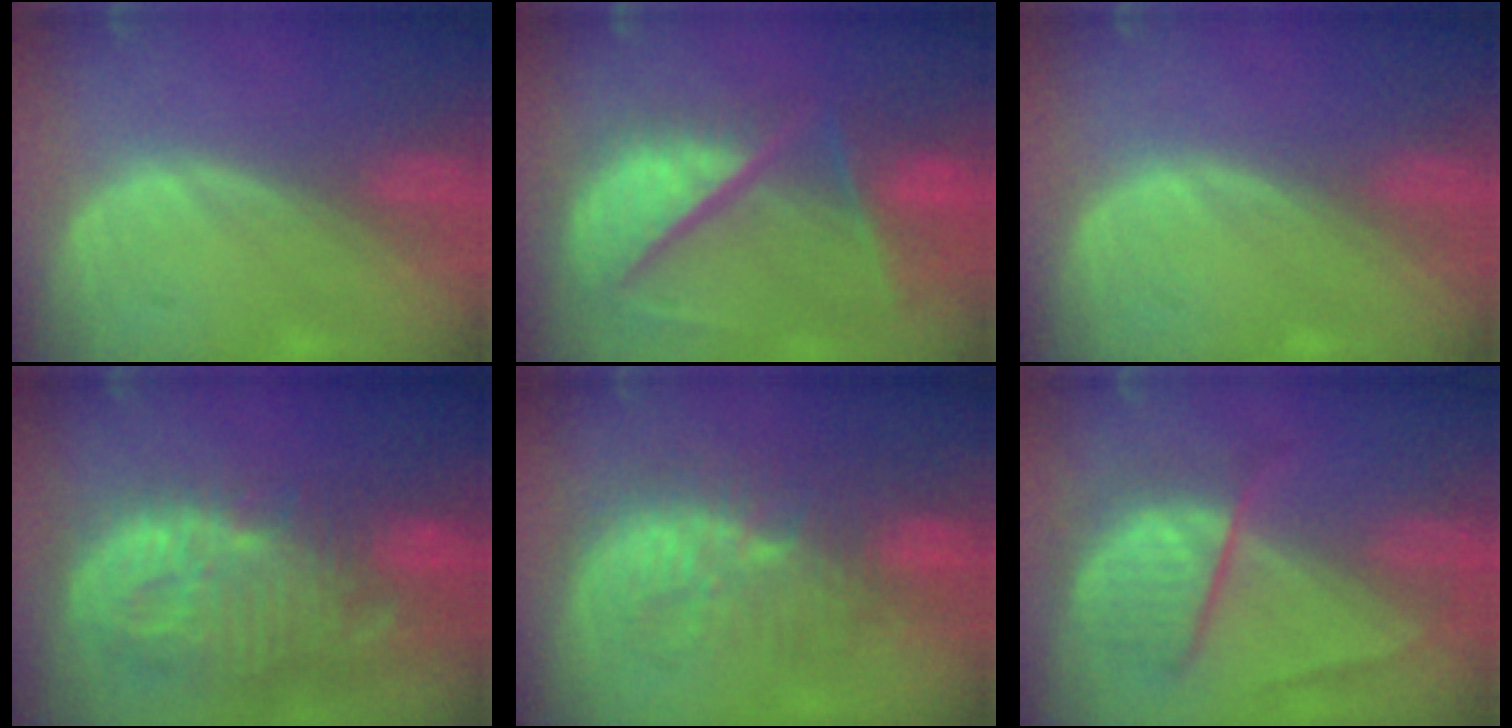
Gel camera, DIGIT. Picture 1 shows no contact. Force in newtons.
{"total": 11.7, "press": 9.7, "slide": 6.4}
{"total": 0.0}
{"total": 13.6, "press": 11.8, "slide": 6.7}
{"total": 9.2, "press": 9.0, "slide": 2.0}
{"total": 6.7, "press": 6.7, "slide": 0.1}